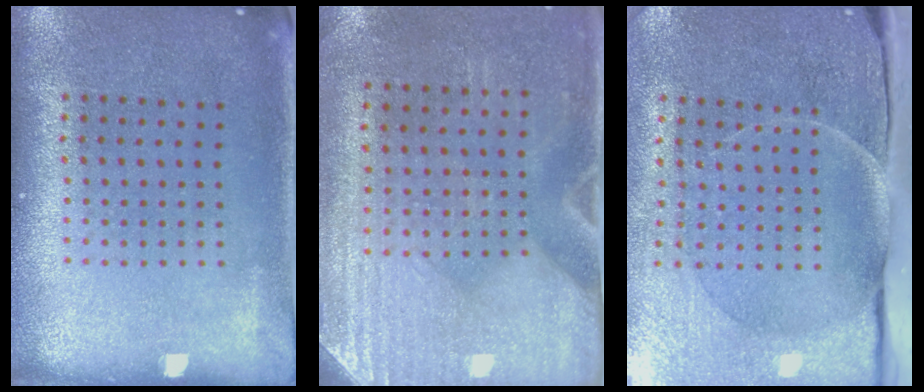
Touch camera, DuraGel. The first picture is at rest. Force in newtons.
{"total": 3.0, "press": 2.6, "slide": 1.5}
{"total": 4.8, "press": 3.9, "slide": 2.8}